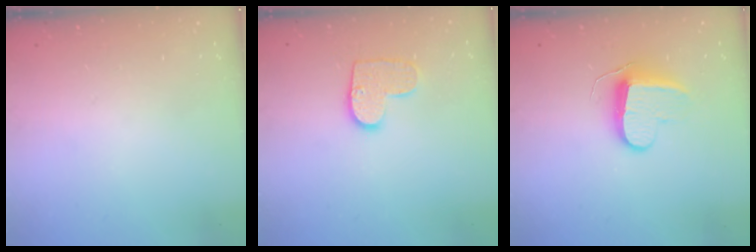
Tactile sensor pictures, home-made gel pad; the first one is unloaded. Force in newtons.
{"total": 9.8, "press": 9.8, "slide": 0.4}
{"total": 9.6, "press": 9.6, "slide": 0.3}